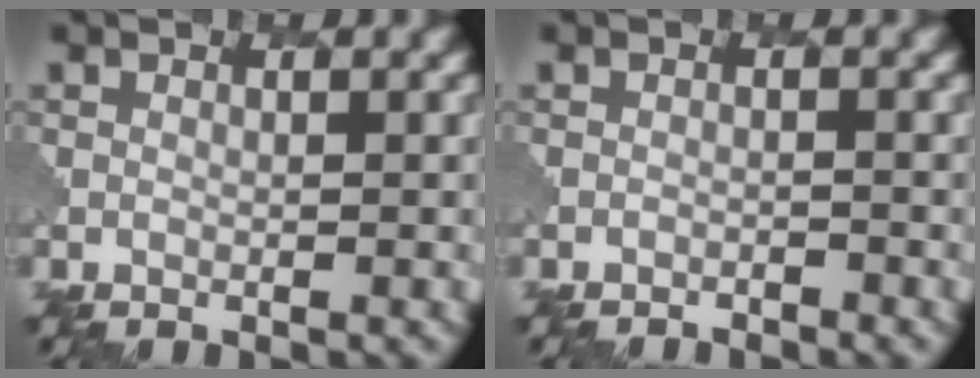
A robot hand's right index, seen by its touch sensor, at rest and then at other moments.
{"total": 1.5, "force": [-1.5, 0.0, 0.0], "torque": [0.005, 0.007, -0.024]}